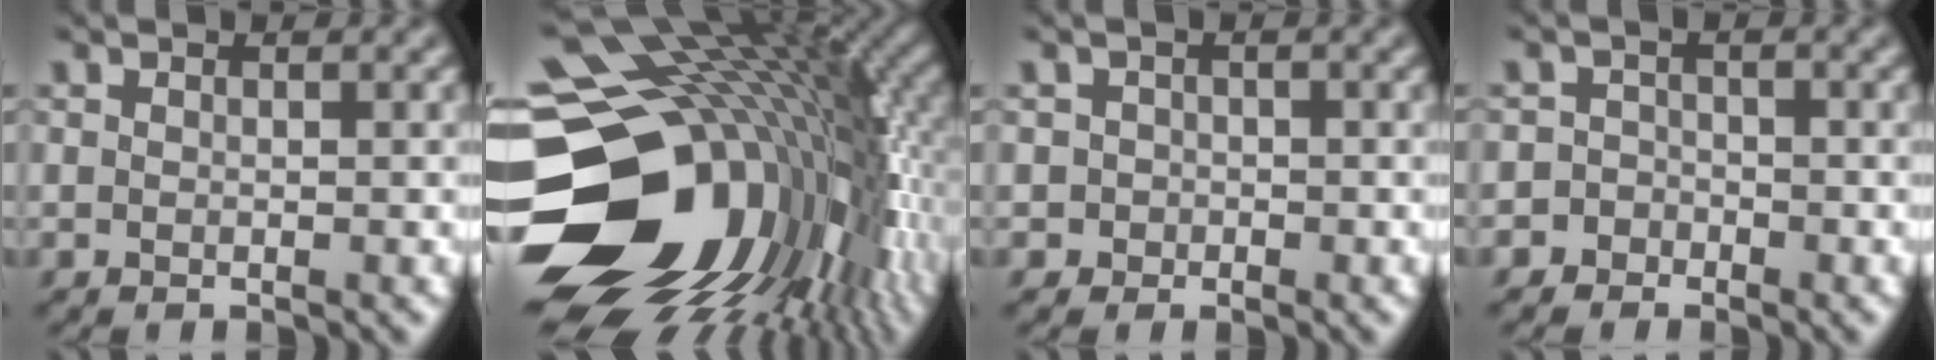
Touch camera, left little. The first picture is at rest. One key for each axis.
{"total": 20.1, "fx": -4.3, "fy": 13.7, "fz": 14.0, "tx": -0.271, "ty": -0.017, "tz": -0.059}
{"total": 1.3, "fx": -0.4, "fy": 1.2, "fz": 0.0, "tx": 0.015, "ty": -0.003, "tz": -0.005}
{"total": 3.1, "fx": -2.0, "fy": 2.3, "fz": -0.3, "tx": 0.047, "ty": 0.005, "tz": -0.043}